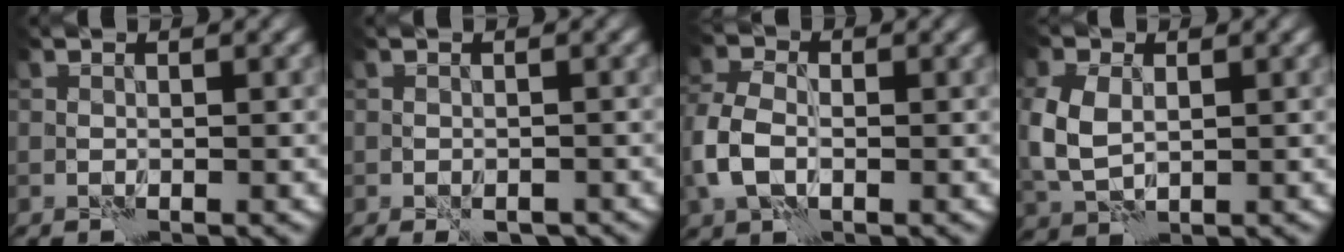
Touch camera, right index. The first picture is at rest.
{"total": 2.2, "force": [-1.7, 1.2, 0.8], "torque": [-0.011, 0.000, -0.019]}
{"total": 4.2, "force": [-0.9, 2.8, 3.0], "torque": [-0.078, 0.001, -0.028]}
{"total": 4.6, "force": [0.6, 3.1, 3.3], "torque": [-0.094, -0.001, 0.013]}